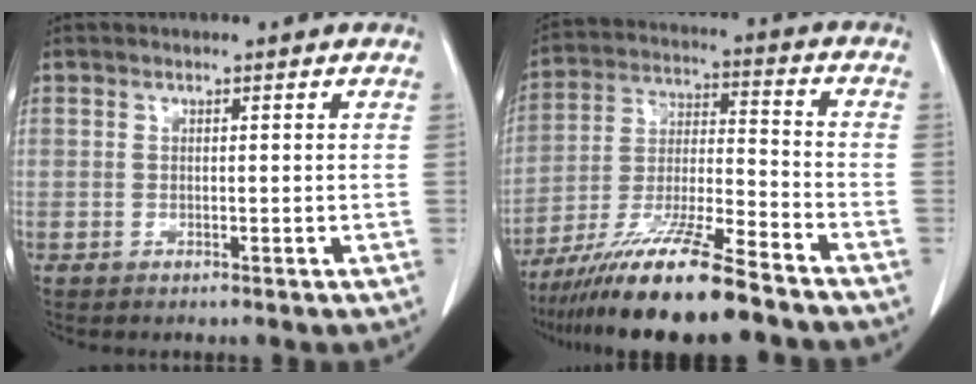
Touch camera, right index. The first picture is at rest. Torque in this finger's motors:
{"motor_torque": [1.04, -1.10, 1.05, 0.21]}